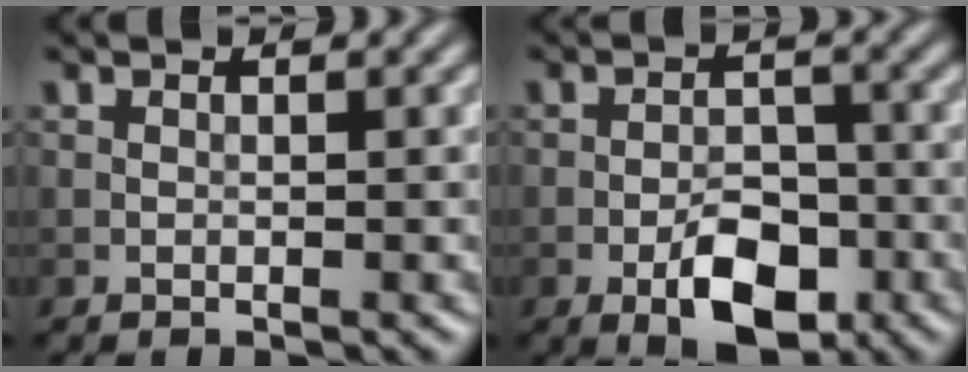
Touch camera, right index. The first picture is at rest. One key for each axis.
{"total": 5.5, "fx": -2.7, "fy": 2.8, "fz": 3.9, "tx": -0.055, "ty": 0.001, "tz": -0.047}